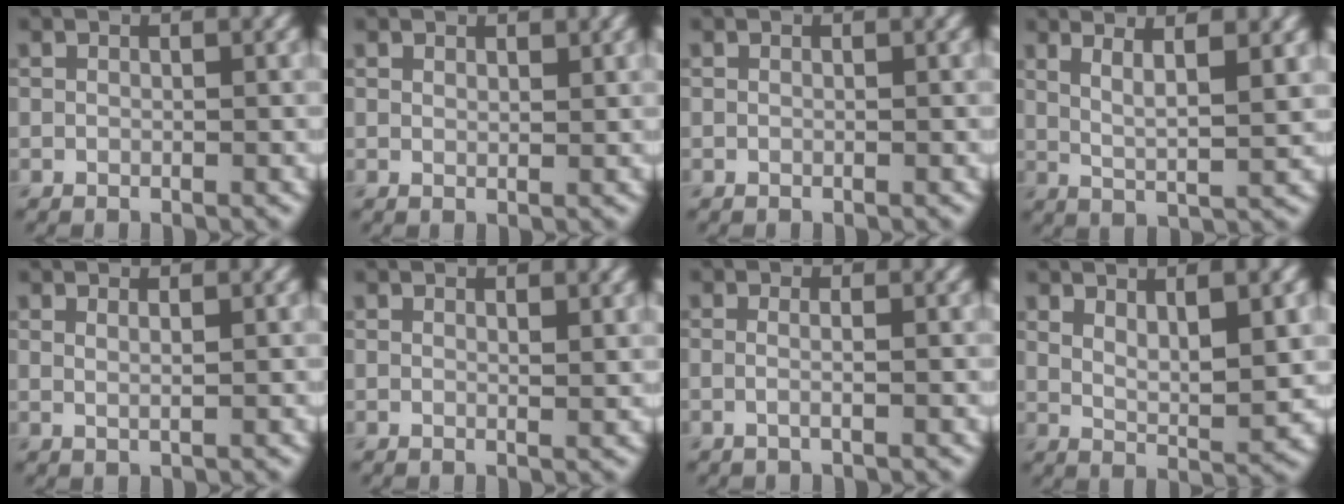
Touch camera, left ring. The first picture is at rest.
{"total": 0.9, "force": [0.8, 0.4, 0.3], "torque": [-0.005, -0.001, 0.015]}
{"total": 0.0}
{"total": 4.4, "force": [2.2, 0.9, 3.7], "torque": [-0.061, -0.003, 0.038]}
{"total": 1.0, "force": [0.6, 0.4, 0.8], "torque": [-0.006, -0.002, 0.005]}
{"total": 0.9, "force": [0.7, 0.2, 0.6], "torque": [-0.007, -0.003, 0.011]}
{"total": 1.8, "force": [0.1, 0.8, 1.5], "torque": [-0.010, -0.010, -0.021]}
{"total": 4.8, "force": [2.0, 1.3, 4.2], "torque": [-0.067, -0.010, 0.035]}